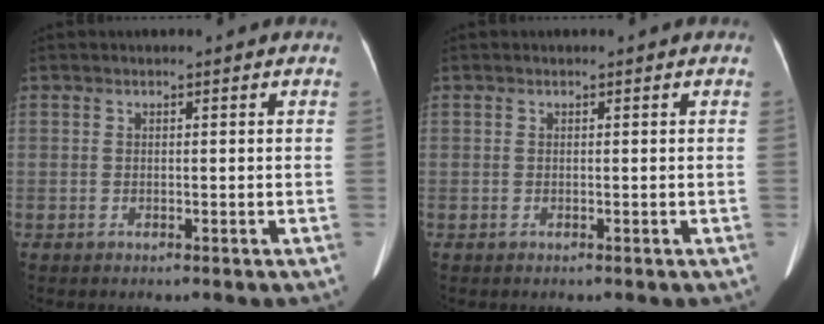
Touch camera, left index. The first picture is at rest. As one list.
[{"total": 0.0}]